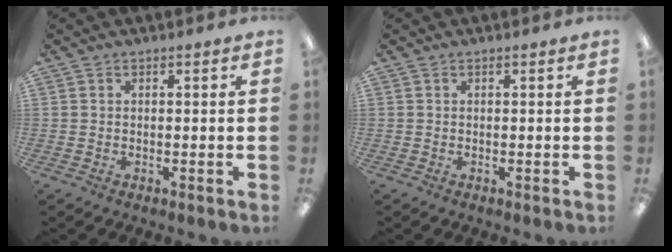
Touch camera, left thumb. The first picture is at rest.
{"total": 0.0}